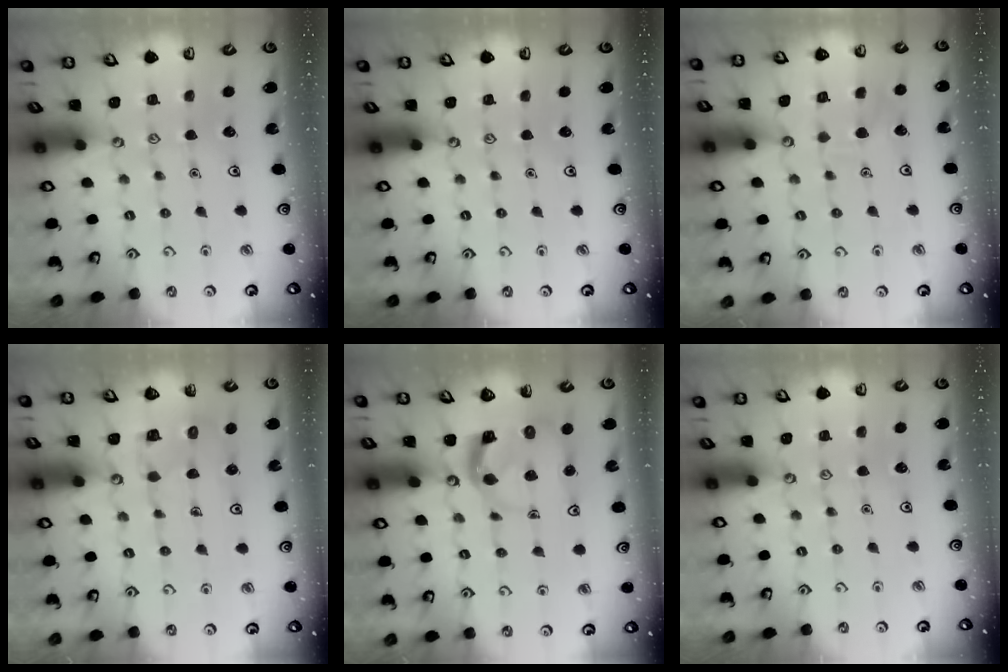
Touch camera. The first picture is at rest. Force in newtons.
{"total": 0.0}
{"total": 5.2, "press": 5.1, "slide": 0.6}
{"total": 3.8, "press": 3.8, "slide": 0.2}
{"total": 3.8, "press": 3.8, "slide": 0.6}
{"total": 0.0}